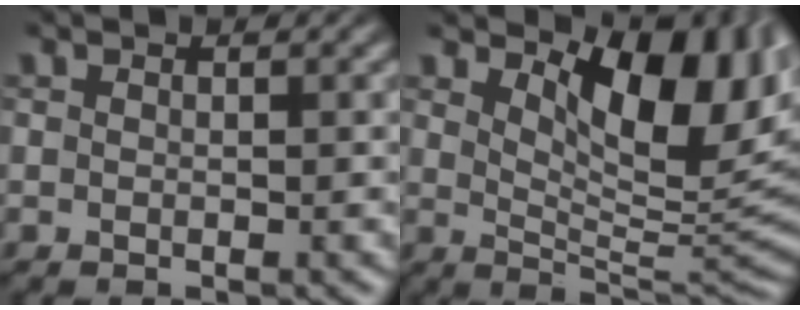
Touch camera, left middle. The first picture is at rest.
{"total": 9.8, "force": [3.6, 4.7, 7.9], "torque": [-0.112, -0.010, 0.058]}